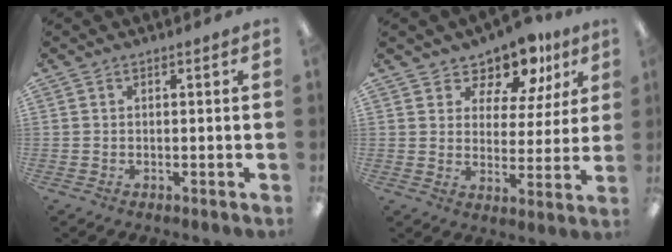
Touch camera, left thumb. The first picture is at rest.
{"total": 9.1, "force": [7.7, 4.3, 2.3], "torque": [-0.051, -0.064, 0.141]}